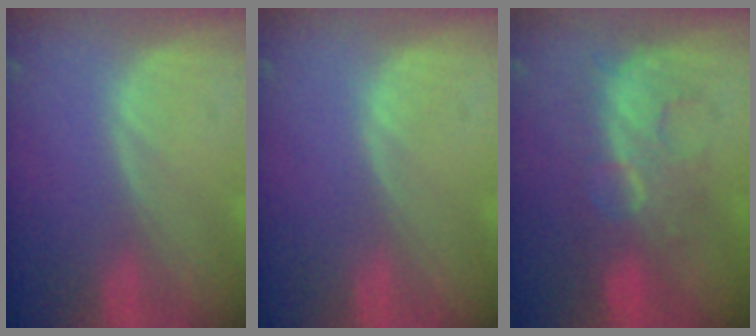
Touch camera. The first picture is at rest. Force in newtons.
{"total": 0.0}
{"total": 8.0, "press": 7.7, "slide": 2.0}